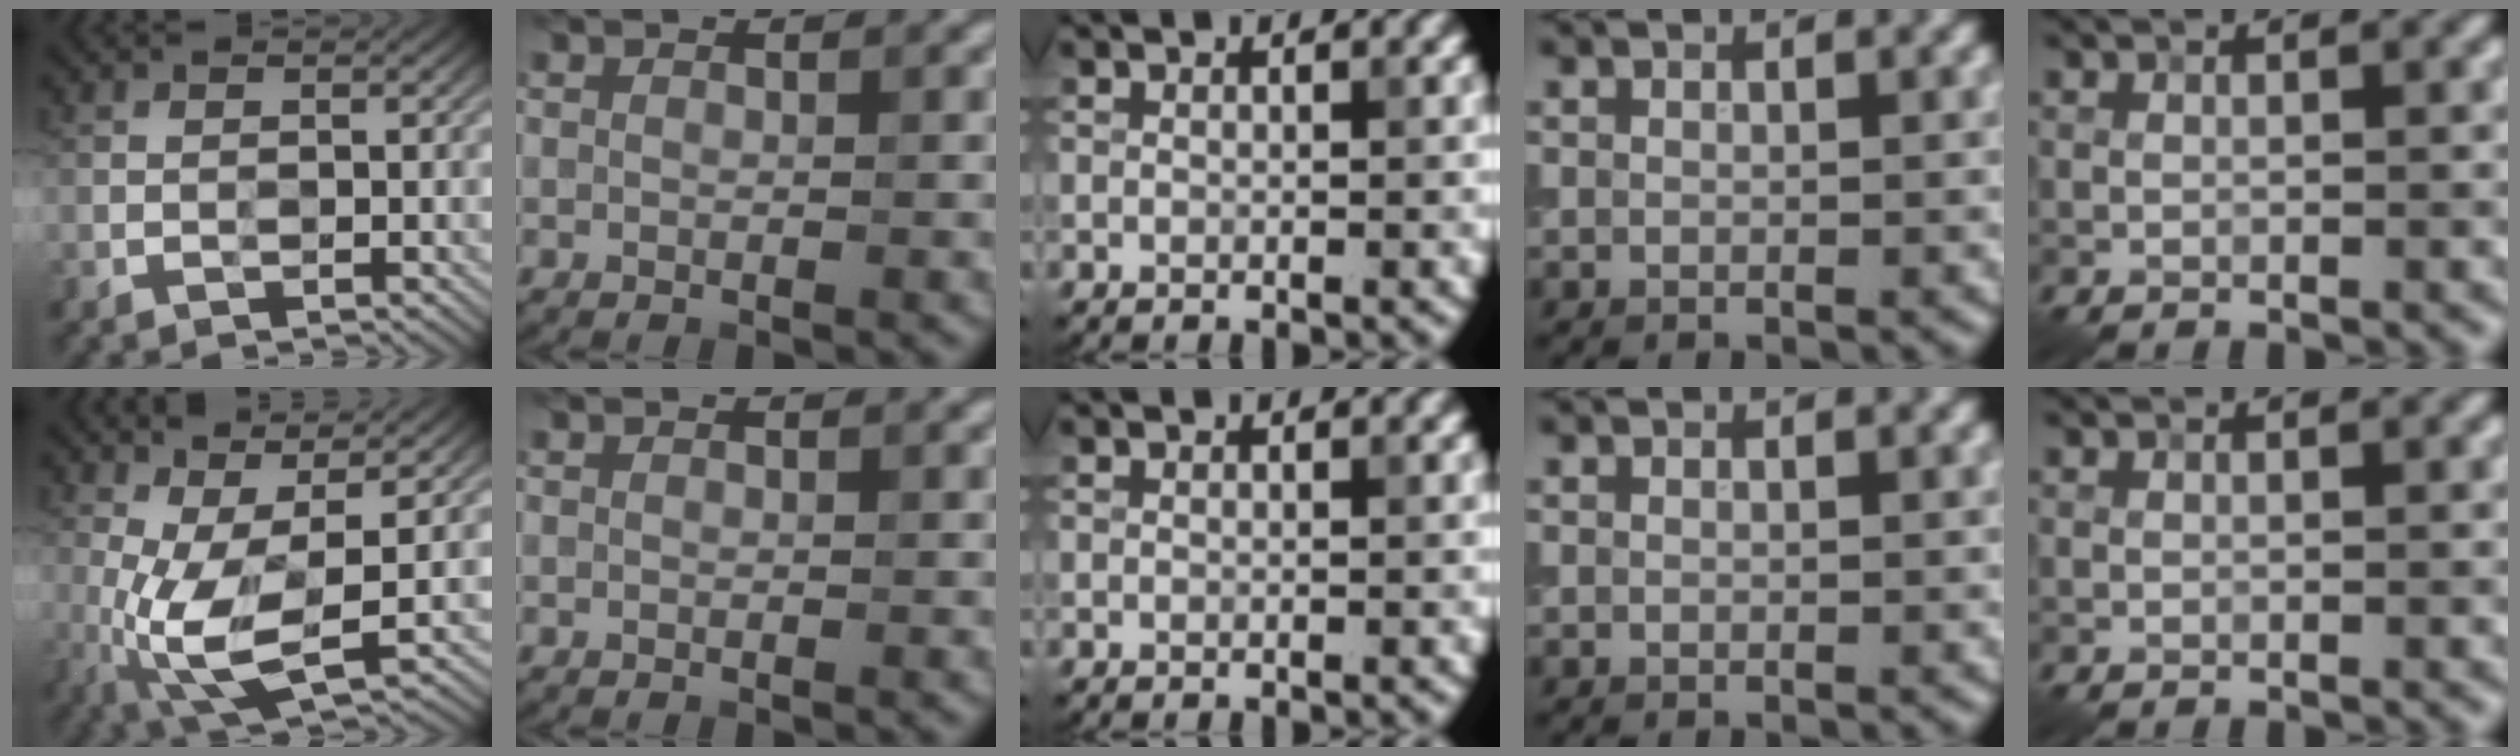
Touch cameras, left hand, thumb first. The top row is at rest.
{"thumb": {"total": 9.8, "force": [-1.2, 4.0, 8.9], "torque": [-0.210, -0.002, -0.021]}}